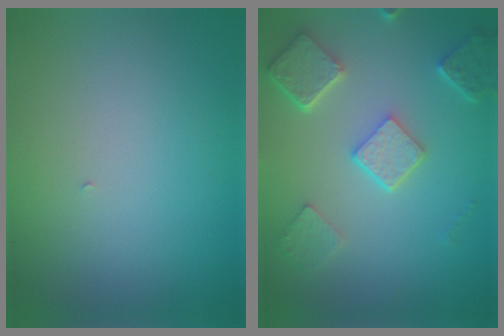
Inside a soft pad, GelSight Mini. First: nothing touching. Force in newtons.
{"total": 4.9, "press": 3.8, "slide": 3.1}